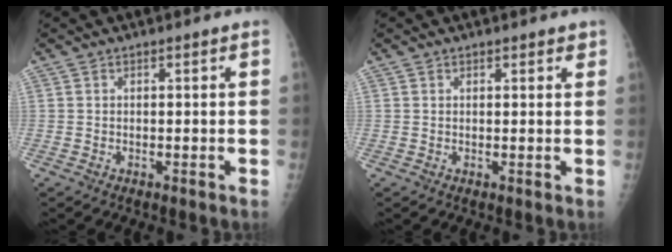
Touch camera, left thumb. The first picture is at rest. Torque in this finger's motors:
{"motor_torque": [-0.13, -0.01, -0.16, -0.05, 0.01]}